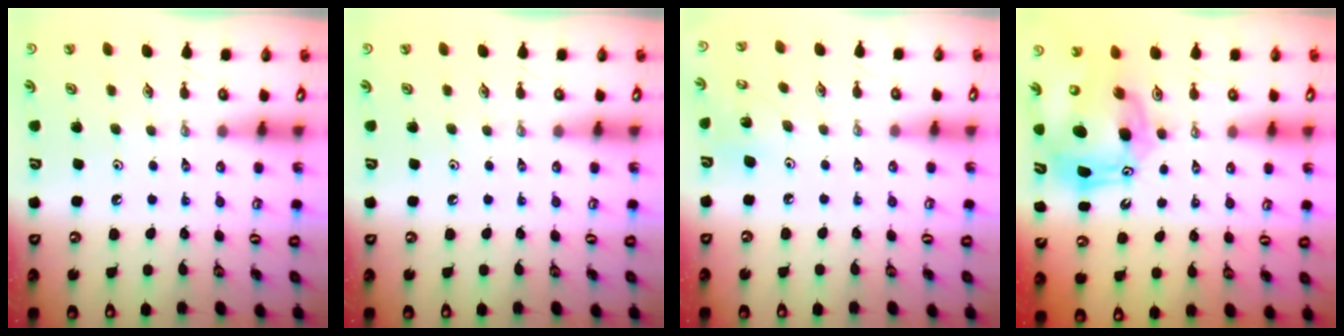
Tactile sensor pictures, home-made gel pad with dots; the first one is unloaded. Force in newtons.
{"total": 0.0}
{"total": 7.4, "press": 7.4, "slide": 0.4}
{"total": 13.1, "press": 13.0, "slide": 2.1}